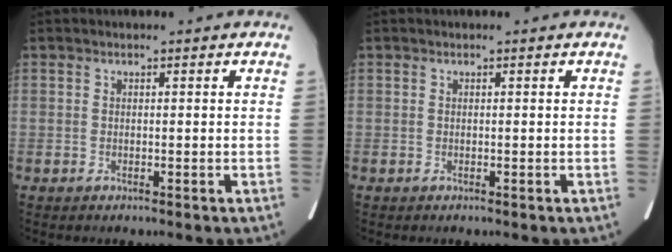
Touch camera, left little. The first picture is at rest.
{"total": 0.0}